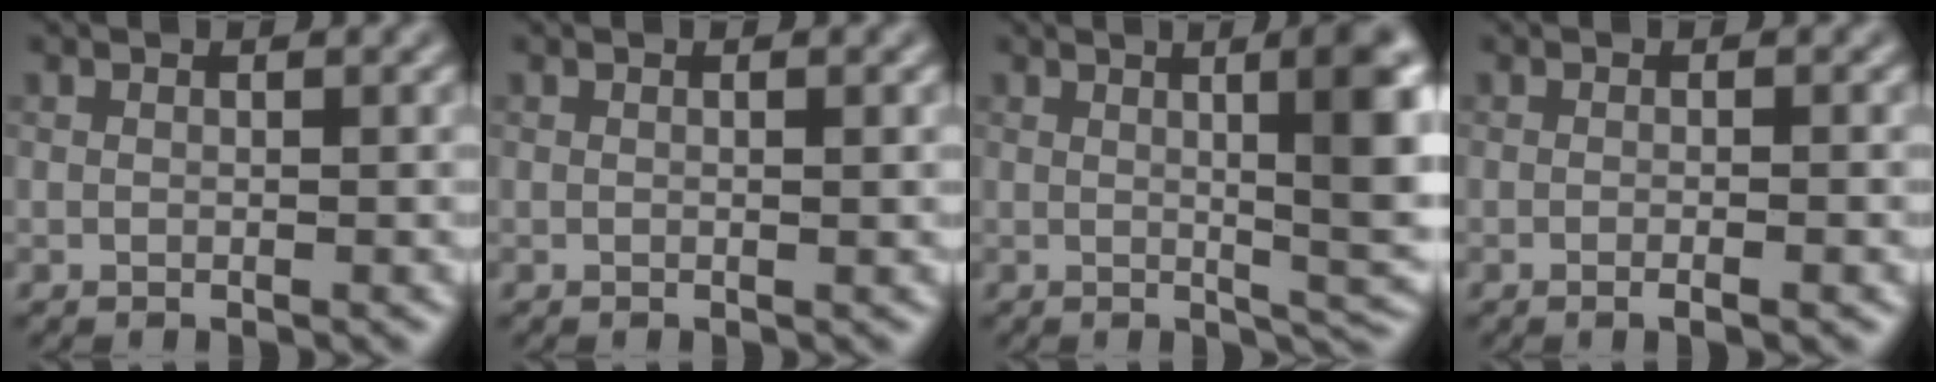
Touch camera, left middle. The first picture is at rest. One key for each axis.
{"total": 0.7, "fx": 0.0, "fy": 0.2, "fz": 0.7, "tx": -0.006, "ty": 0.005, "tz": -0.002}
{"total": 8.8, "fx": 1.4, "fy": 2.0, "fz": 8.5, "tx": -0.089, "ty": 0.011, "tz": 0.030}
{"total": 1.6, "fx": -0.7, "fy": 0.2, "fz": 1.5, "tx": -0.018, "ty": 0.000, "tz": -0.011}